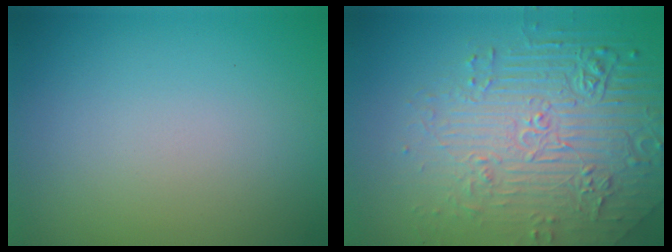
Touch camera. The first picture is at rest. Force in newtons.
{"total": 8.1, "press": 5.8, "slide": 5.7}